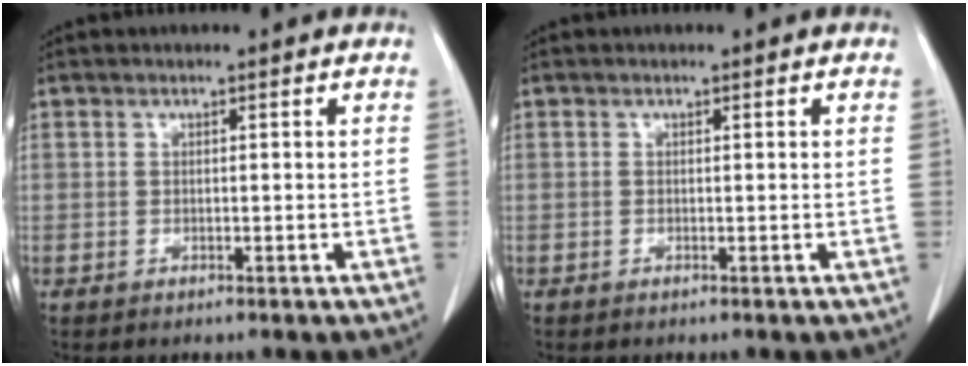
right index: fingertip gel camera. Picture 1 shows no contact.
{"total": 0.0}